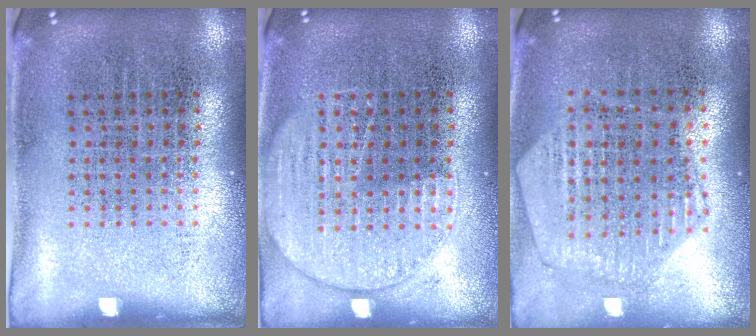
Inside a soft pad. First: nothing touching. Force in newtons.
{"total": 2.0, "press": 1.9, "slide": 0.3}
{"total": 1.1, "press": 1.1, "slide": 0.2}